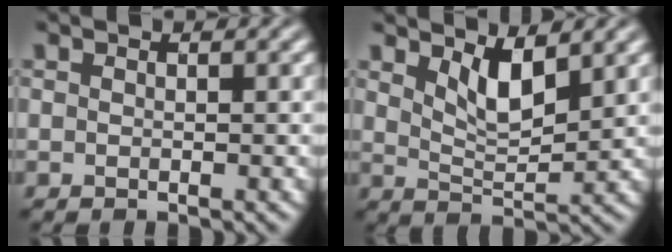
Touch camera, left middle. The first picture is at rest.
{"total": 3.6, "force": [1.9, 1.2, 2.8], "torque": [-0.063, -0.012, 0.039]}